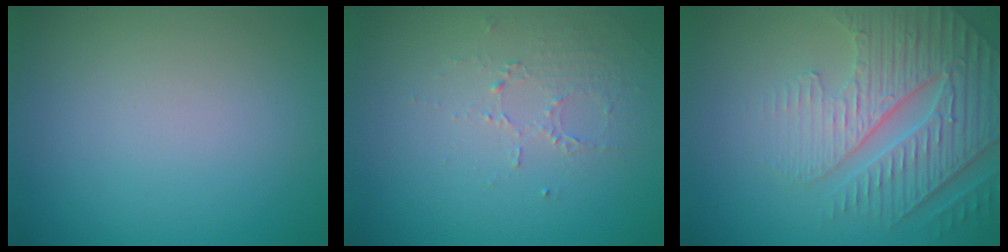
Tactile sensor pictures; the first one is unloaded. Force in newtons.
{"total": 1.4, "press": 0.8, "slide": 1.2}
{"total": 5.7, "press": 4.9, "slide": 3.0}